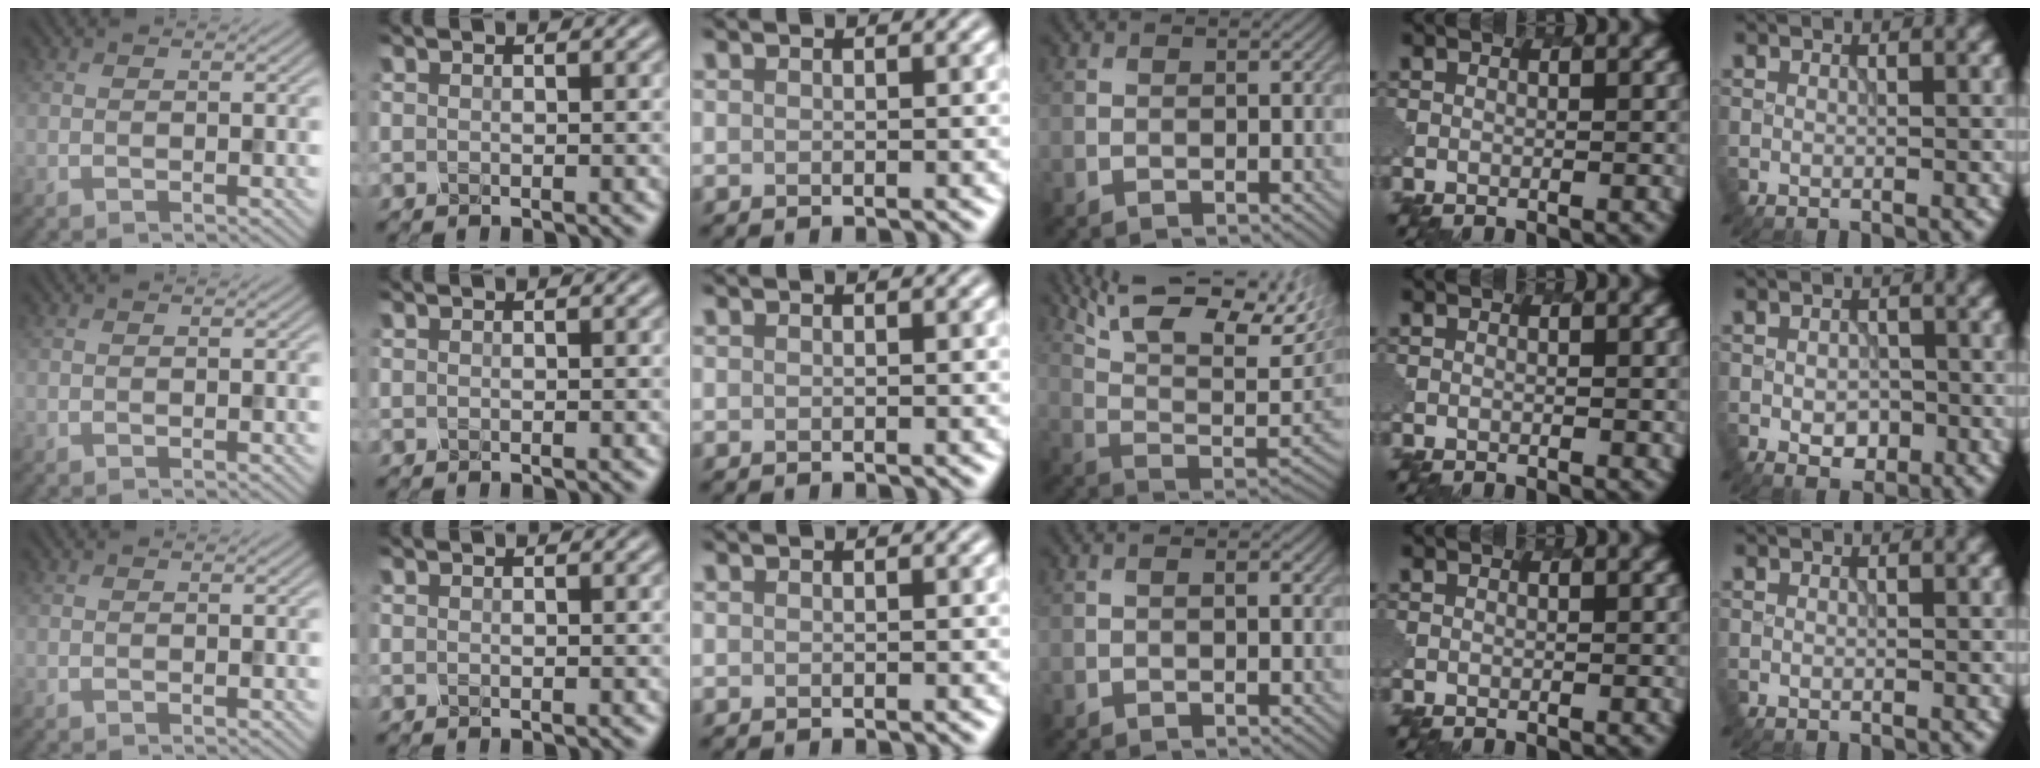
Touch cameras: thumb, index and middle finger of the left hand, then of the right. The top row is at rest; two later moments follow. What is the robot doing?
{"motion": "dispense", "object": "oil cruet"}